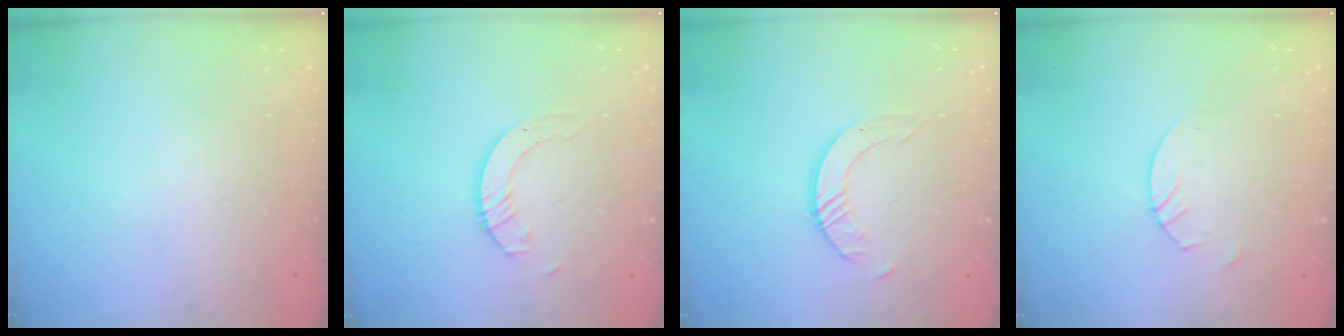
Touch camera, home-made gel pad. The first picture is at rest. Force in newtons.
{"total": 3.5, "press": 3.5, "slide": 0.1}
{"total": 2.5, "press": 2.5, "slide": 0.3}
{"total": 2.4, "press": 2.4, "slide": 0.1}